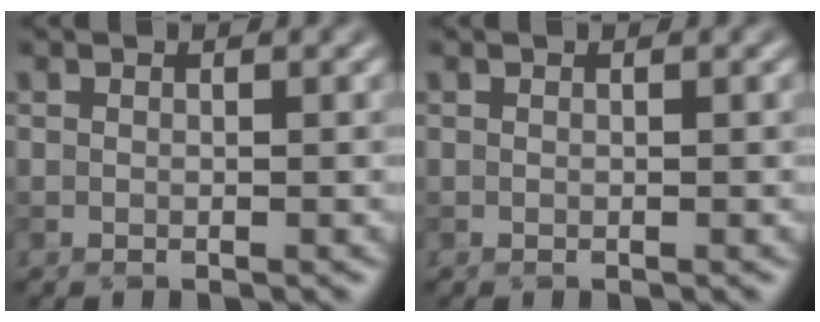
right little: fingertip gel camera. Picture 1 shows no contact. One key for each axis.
{"total": 0.0}